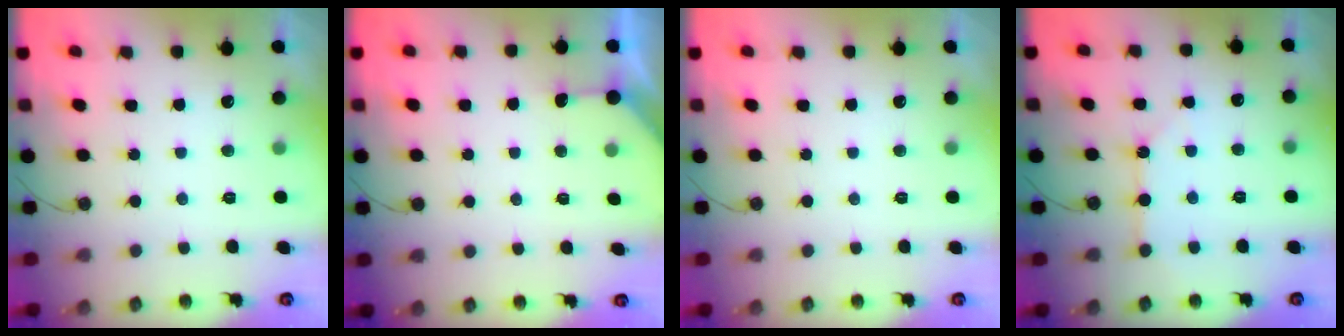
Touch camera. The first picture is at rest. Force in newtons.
{"total": 3.0, "press": 2.9, "slide": 0.4}
{"total": 0.0}
{"total": 3.6, "press": 3.6, "slide": 0.3}